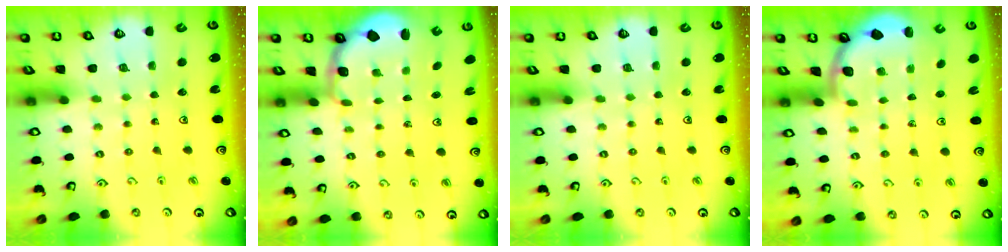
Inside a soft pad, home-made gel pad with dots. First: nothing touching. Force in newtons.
{"total": 2.1, "press": 1.4, "slide": 1.6}
{"total": 0.0}
{"total": 1.6, "press": 1.6, "slide": 0.0}